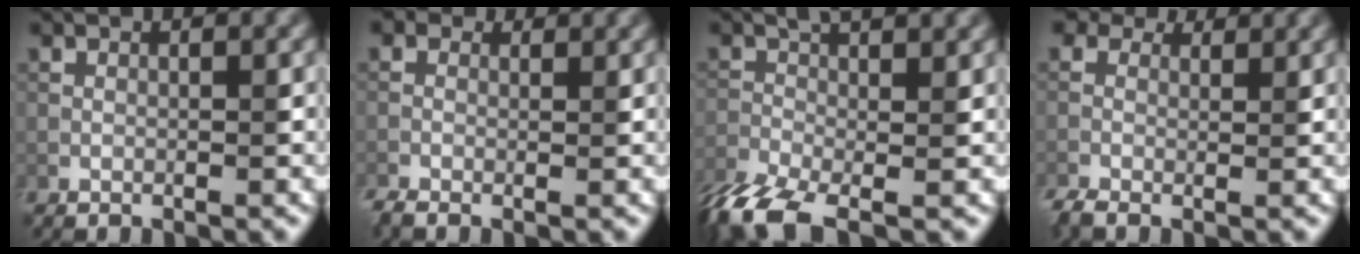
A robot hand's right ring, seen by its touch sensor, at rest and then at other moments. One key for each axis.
{"total": 2.5, "fx": -0.5, "fy": 1.8, "fz": 1.7, "tx": -0.035, "ty": -0.002, "tz": -0.010}
{"total": 9.4, "fx": -4.4, "fy": 3.3, "fz": 7.6, "tx": -0.143, "ty": -0.013, "tz": -0.088}
{"total": 4.6, "fx": 1.5, "fy": 3.2, "fz": 3.0, "tx": -0.066, "ty": 0.000, "tz": 0.018}